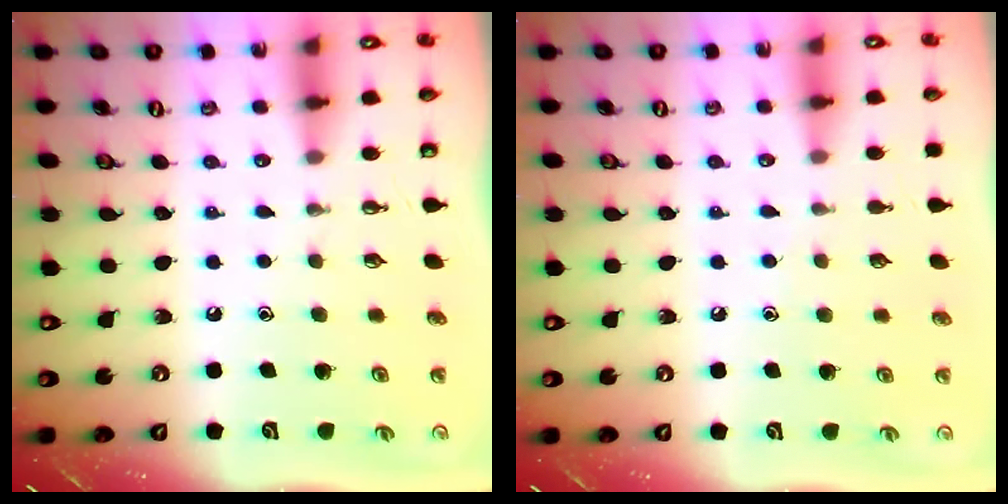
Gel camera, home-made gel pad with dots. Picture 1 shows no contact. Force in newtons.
{"total": 3.8, "press": 3.8, "slide": 0.3}